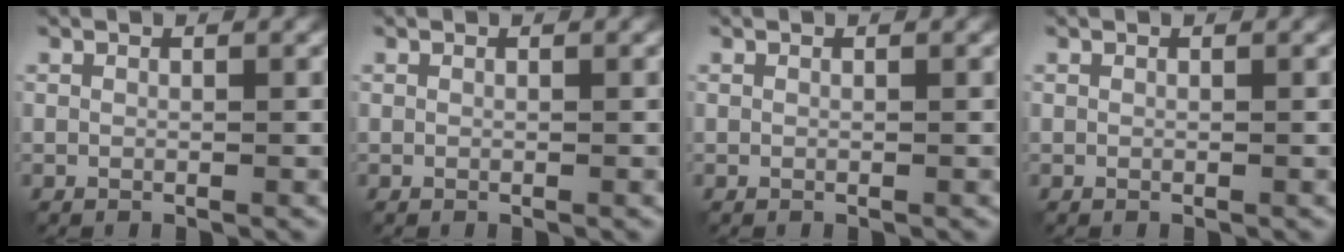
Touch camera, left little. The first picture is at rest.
{"total": 0.0}
{"total": 0.0}
{"total": 0.0}